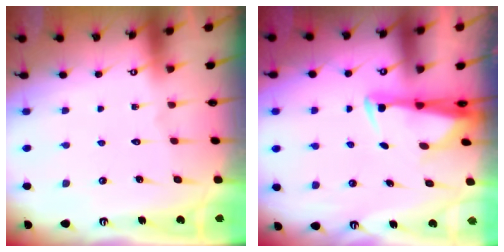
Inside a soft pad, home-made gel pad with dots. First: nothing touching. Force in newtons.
{"total": 2.8, "press": 2.7, "slide": 1.0}